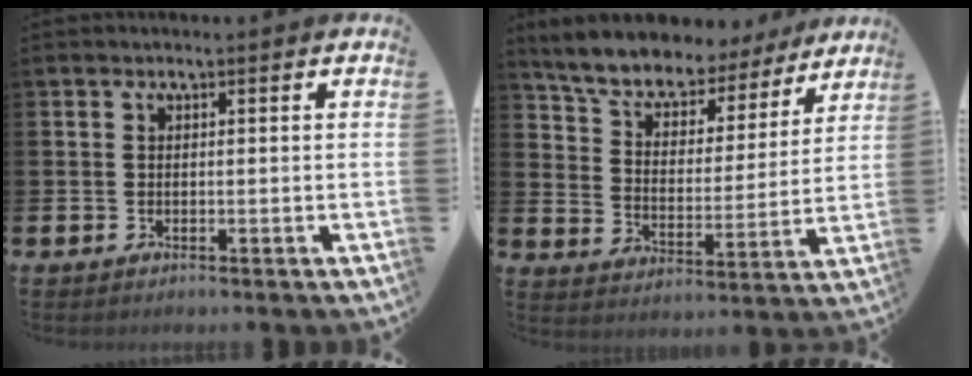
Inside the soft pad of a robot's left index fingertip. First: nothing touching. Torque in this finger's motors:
{"motor_torque": [1.97, -0.17, 1.05, 0.19]}